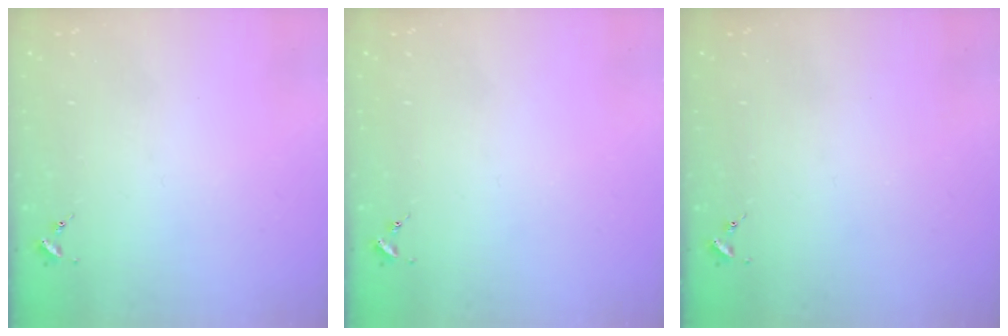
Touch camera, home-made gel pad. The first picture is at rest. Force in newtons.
{"total": 0.0}
{"total": 0.0}